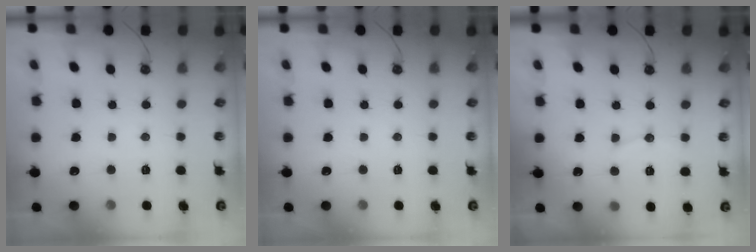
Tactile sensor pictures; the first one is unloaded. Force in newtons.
{"total": 0.0}
{"total": 5.8, "press": 5.8, "slide": 0.7}